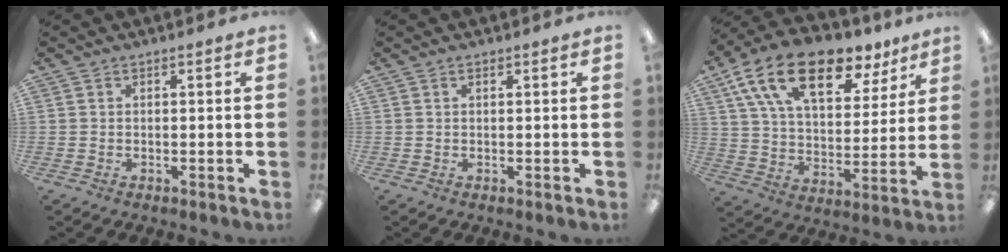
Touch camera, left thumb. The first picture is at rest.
{"total": 0.0}
{"total": 19.8, "force": [12.3, 9.7, 12.0], "torque": [-0.215, -0.060, 0.217]}